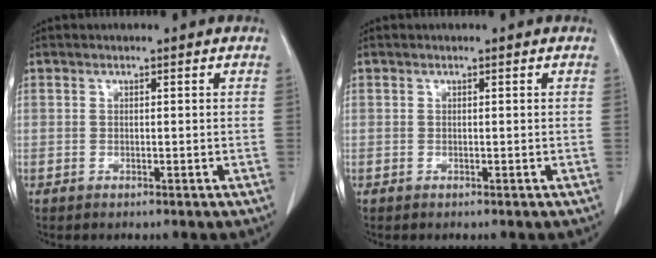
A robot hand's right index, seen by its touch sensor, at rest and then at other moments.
{"total": 0.0}